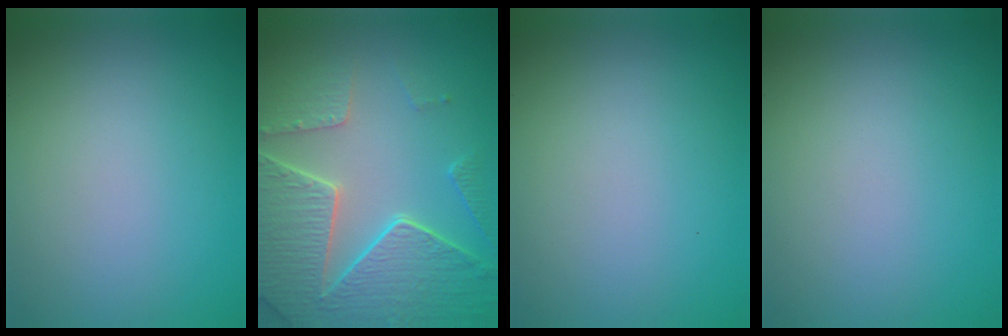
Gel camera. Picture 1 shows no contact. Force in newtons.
{"total": 8.1, "press": 6.1, "slide": 5.3}
{"total": 0.0}
{"total": 0.0}